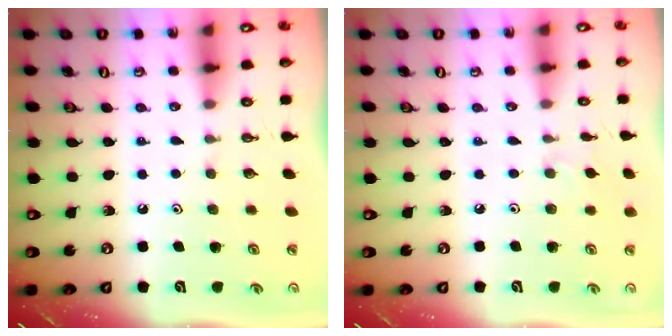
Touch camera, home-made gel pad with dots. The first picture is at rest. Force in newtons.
{"total": 2.6, "press": 2.6, "slide": 0.5}